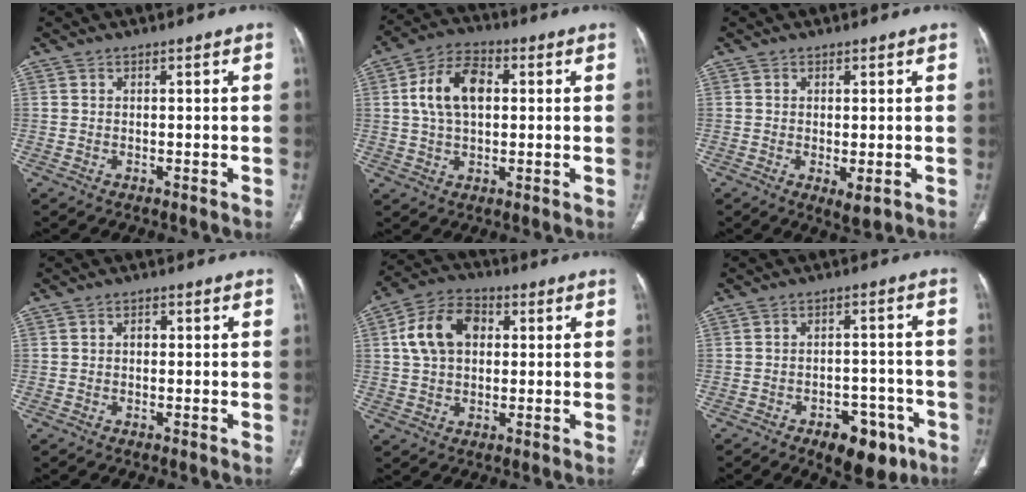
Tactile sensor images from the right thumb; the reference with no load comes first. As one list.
[{"total": 10.9, "force": [1.8, 6.7, 8.4], "torque": [-0.149, 0.017, 0.029]}, {"total": 2.9, "force": [-0.7, 1.0, 2.7], "torque": [-0.048, -0.012, -0.006]}, {"total": 1.3, "force": [0.0, 1.0, 0.9], "torque": [-0.008, 0.005, -0.003]}, {"total": 11.3, "force": [2.2, 7.9, 7.8], "torque": [-0.131, 0.018, 0.033]}, {"total": 10.4, "force": [-5.8, 5.8, 6.5], "torque": [-0.055, 0.034, -0.072]}]